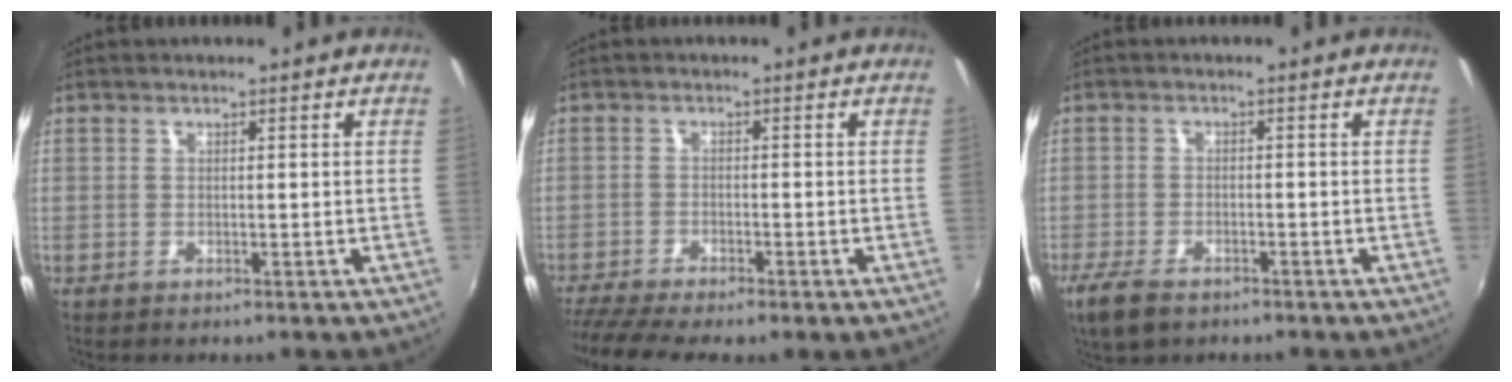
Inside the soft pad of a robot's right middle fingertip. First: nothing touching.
{"total": 8.2, "force": [-6.9, 0.9, 4.4], "torque": [-0.108, -0.033, -0.117]}
{"total": 6.6, "force": [-4.7, 3.1, 3.6], "torque": [-0.098, -0.022, -0.088]}